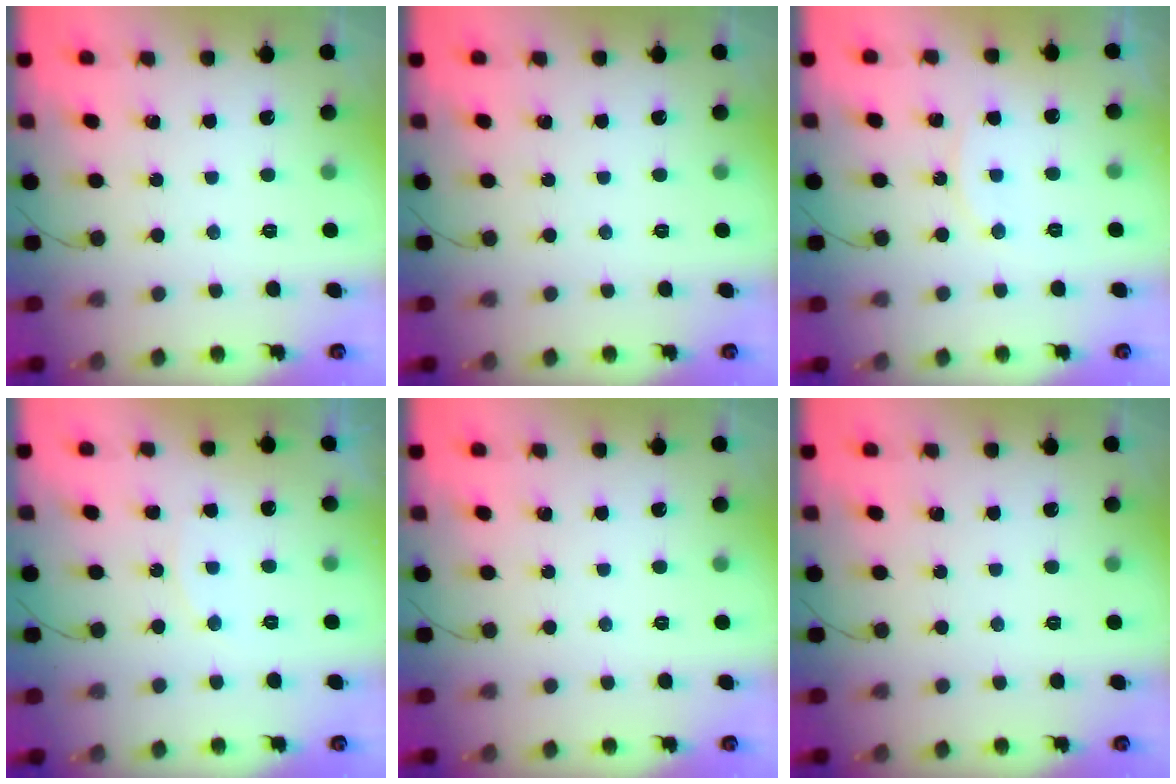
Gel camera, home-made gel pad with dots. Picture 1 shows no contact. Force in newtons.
{"total": 0.0}
{"total": 5.5, "press": 5.4, "slide": 0.6}
{"total": 5.3, "press": 5.3, "slide": 0.6}
{"total": 0.0}
{"total": 0.0}